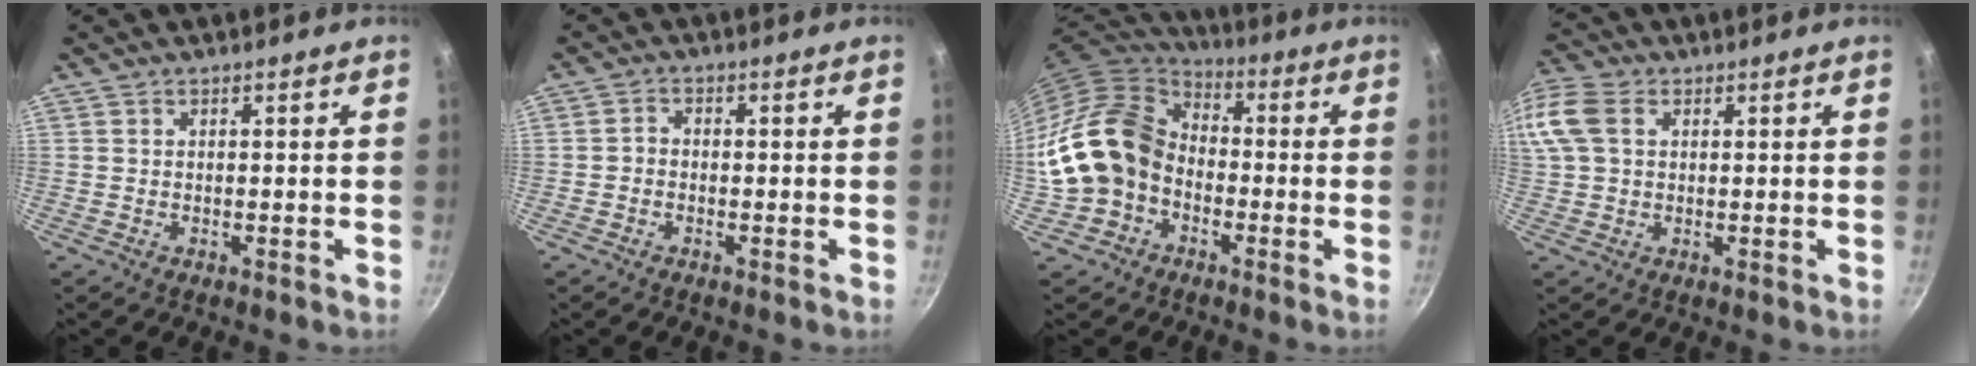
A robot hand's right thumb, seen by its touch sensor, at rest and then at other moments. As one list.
[{"total": 1.7, "force": [-0.8, 1.3, 0.8], "torque": [-0.012, 0.012, -0.020]}, {"total": 16.0, "force": [-3.9, 12.9, 8.7], "torque": [-0.134, 0.052, -0.084]}, {"total": 11.2, "force": [2.9, 8.0, 7.2], "torque": [-0.165, 0.028, 0.048]}]